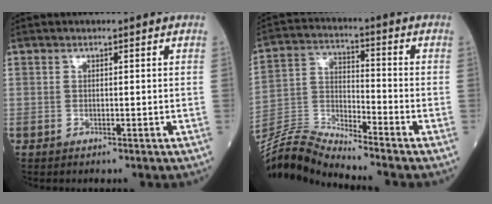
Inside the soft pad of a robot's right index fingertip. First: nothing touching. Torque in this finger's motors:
{"motor_torque": [-0.29, -0.19, -0.06, -0.02]}